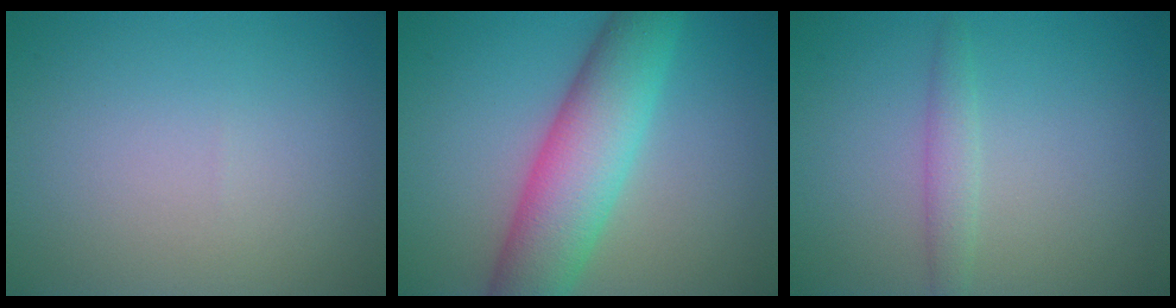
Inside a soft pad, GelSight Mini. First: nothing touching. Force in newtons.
{"total": 8.1, "press": 8.1, "slide": 0.1}
{"total": 1.6, "press": 1.6, "slide": 0.0}